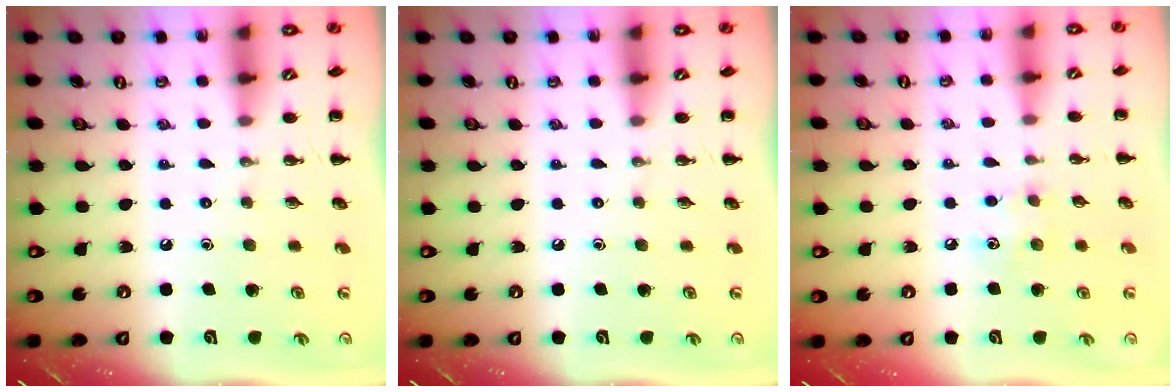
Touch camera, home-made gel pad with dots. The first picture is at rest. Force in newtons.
{"total": 0.0}
{"total": 5.5, "press": 5.4, "slide": 1.3}